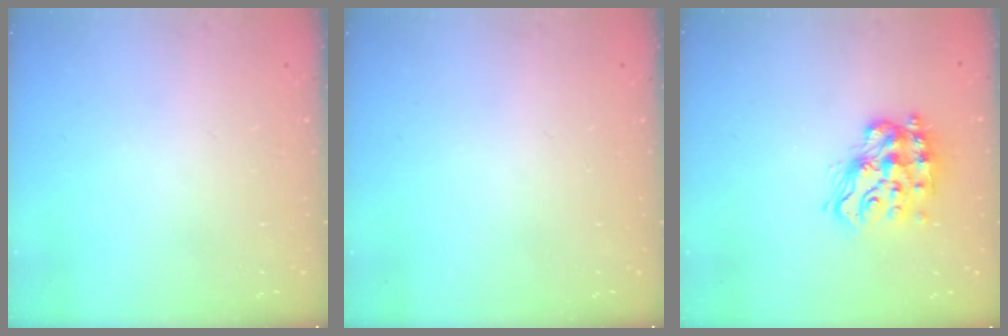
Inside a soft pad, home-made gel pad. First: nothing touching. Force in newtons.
{"total": 0.0}
{"total": 14.6, "press": 14.5, "slide": 0.9}